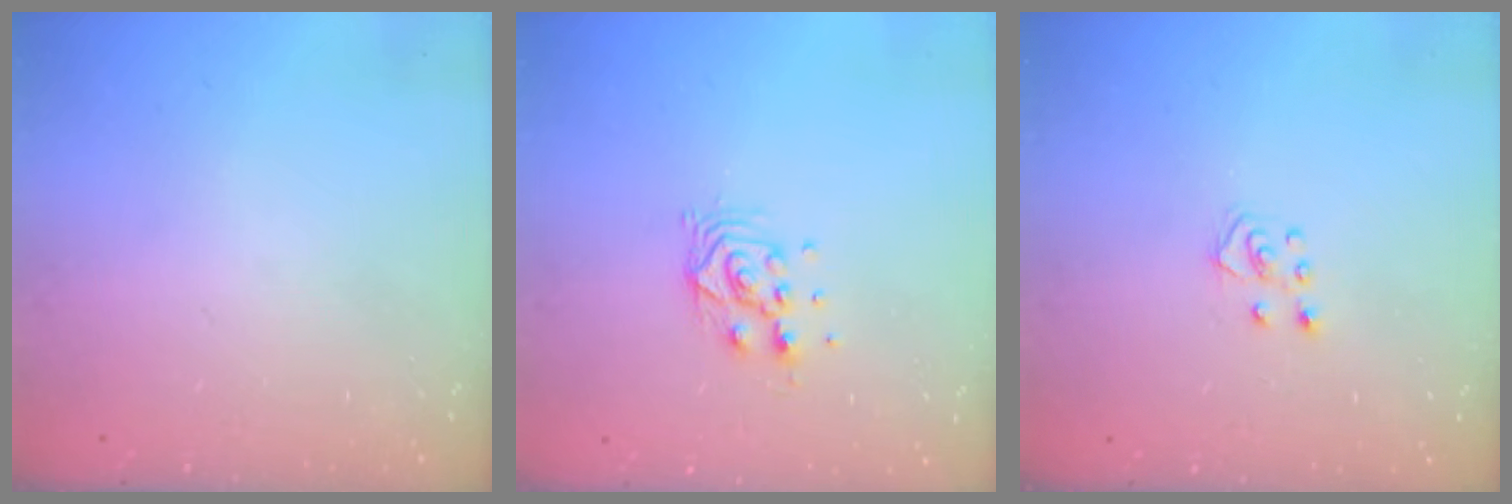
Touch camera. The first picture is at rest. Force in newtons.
{"total": 7.2, "press": 7.2, "slide": 0.6}
{"total": 4.0, "press": 4.0, "slide": 0.3}